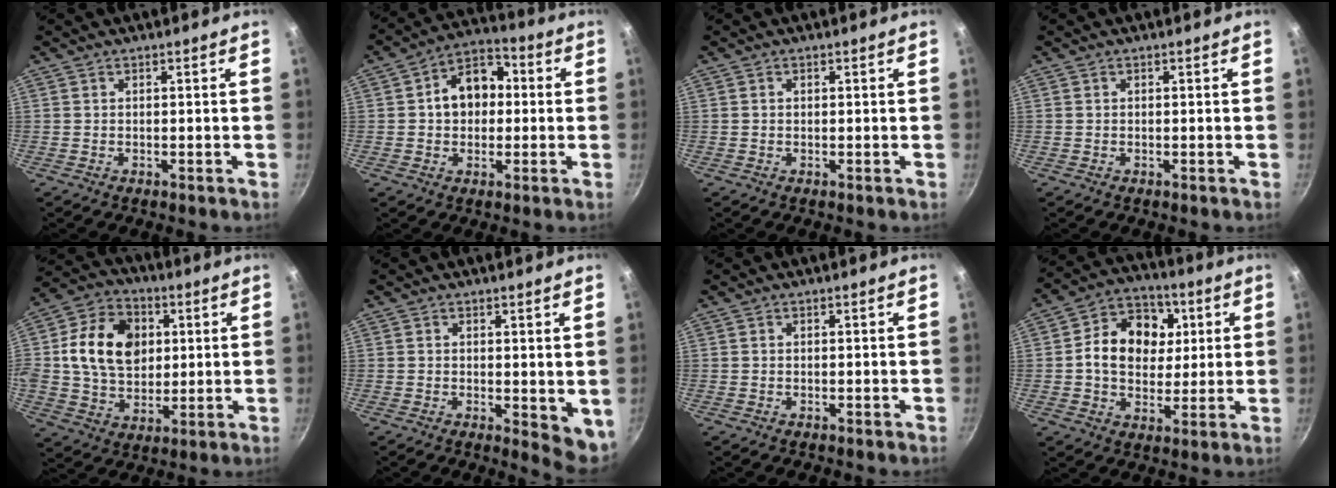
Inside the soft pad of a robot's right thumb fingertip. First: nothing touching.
{"total": 11.0, "force": [0.8, 8.3, 7.1], "torque": [-0.065, 0.027, -0.003]}
{"total": 0.6, "force": [0.1, 0.5, 0.3], "torque": [-0.004, 0.004, 0.002]}
{"total": 0.0}
{"total": 16.6, "force": [2.8, 12.6, 10.4], "torque": [-0.156, 0.008, 0.042]}
{"total": 5.5, "force": [0.3, 2.6, 4.8], "torque": [-0.054, -0.007, 0.008]}
{"total": 0.0}
{"total": 14.2, "force": [2.6, 11.2, 8.3], "torque": [-0.102, 0.008, 0.029]}